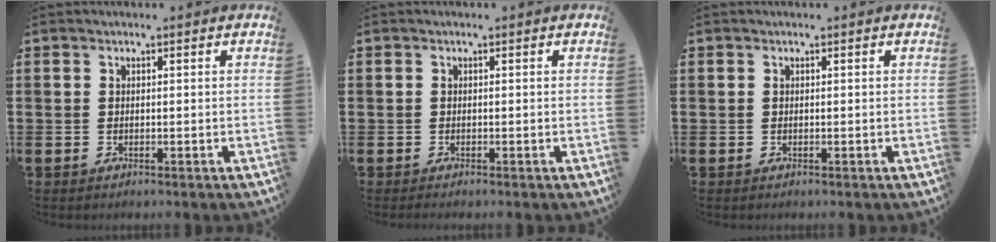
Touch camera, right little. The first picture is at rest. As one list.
[{"total": 0.0}, {"total": 0.0}]